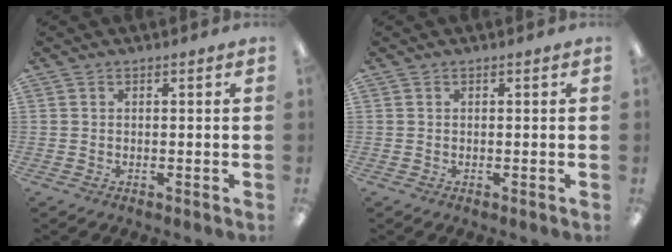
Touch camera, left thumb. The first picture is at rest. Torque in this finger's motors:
{"motor_torque": [-0.45, -0.17, -0.22, 0.43, 0.01]}